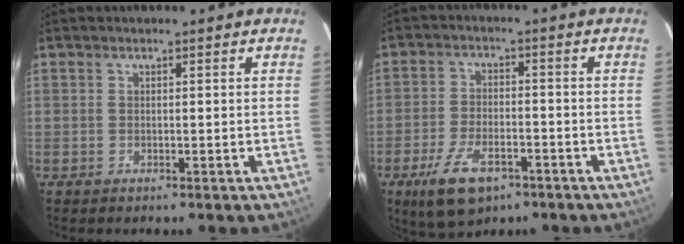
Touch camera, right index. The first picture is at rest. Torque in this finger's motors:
{"motor_torque": [0.96, -0.57, 0.43, 0.11]}